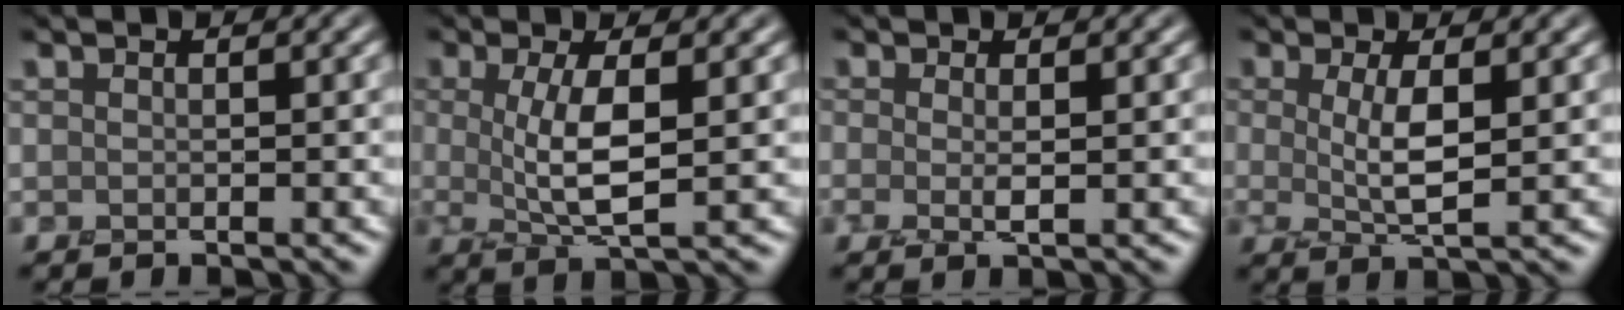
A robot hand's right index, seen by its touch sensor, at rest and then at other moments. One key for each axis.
{"total": 4.2, "fx": 0.2, "fy": 0.9, "fz": 4.1, "tx": -0.085, "ty": -0.004, "tz": 0.009}
{"total": 1.2, "fx": -0.3, "fy": 0.1, "fz": 1.2, "tx": -0.027, "ty": -0.008, "tz": -0.004}
{"total": 3.1, "fx": 0.2, "fy": 0.6, "fz": 3.1, "tx": -0.064, "ty": -0.008, "tz": 0.009}